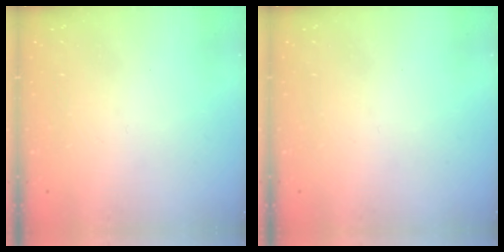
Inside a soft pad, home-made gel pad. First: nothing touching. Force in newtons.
{"total": 0.0}